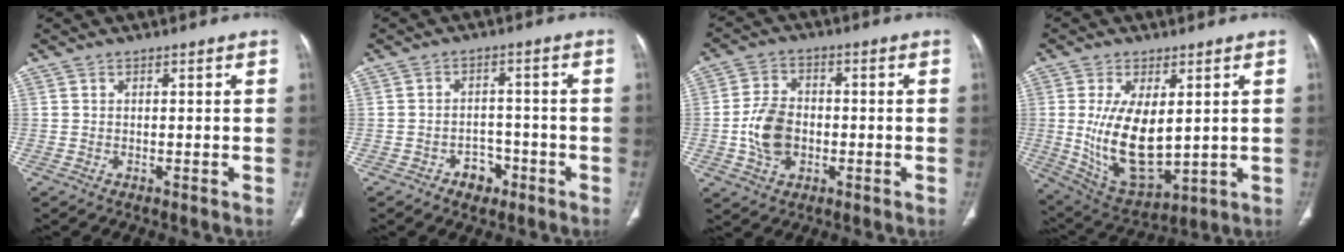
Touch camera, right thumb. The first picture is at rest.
{"total": 4.3, "force": [-2.5, 3.2, 1.6], "torque": [0.001, 0.026, -0.036]}
{"total": 8.7, "force": [-1.5, 6.3, 5.8], "torque": [-0.094, 0.012, -0.030]}
{"total": 15.2, "force": [1.2, 7.8, 13.0], "torque": [-0.224, -0.022, 0.043]}